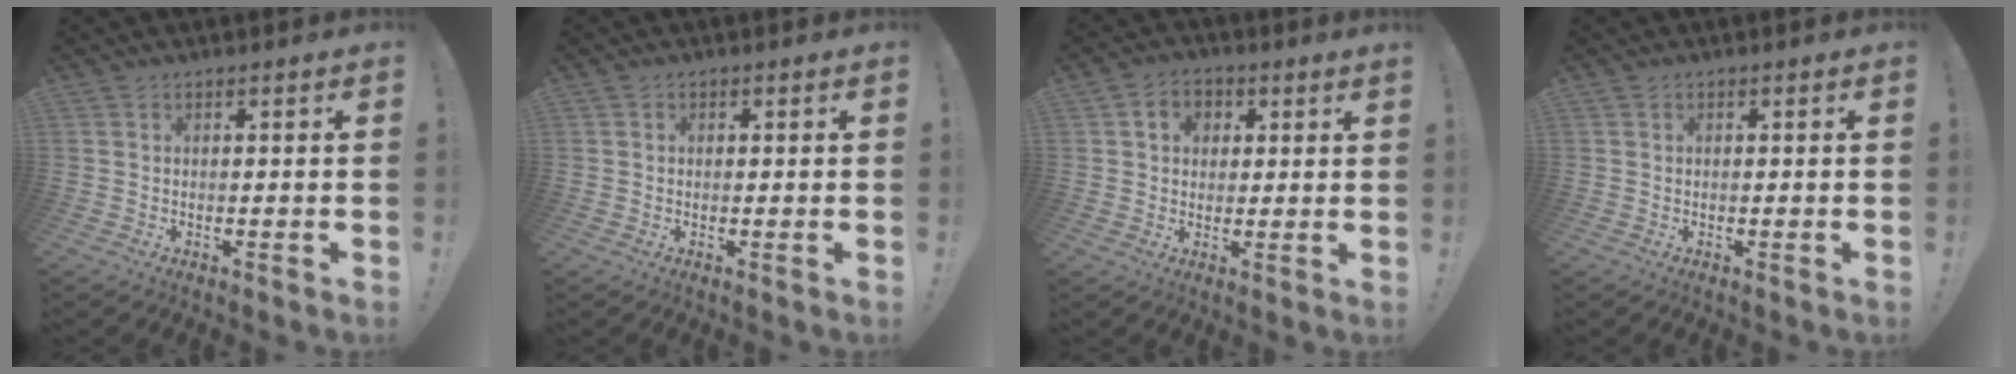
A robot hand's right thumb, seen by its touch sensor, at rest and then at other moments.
{"total": 0.7, "force": [-0.1, 0.7, 0.2], "torque": [-0.007, 0.005, -0.001]}
{"total": 5.6, "force": [1.9, 4.4, 2.9], "torque": [-0.042, 0.001, 0.035]}
{"total": 0.0}